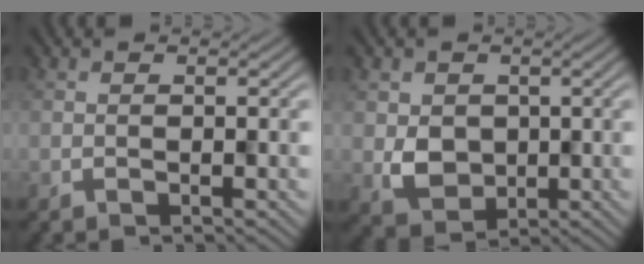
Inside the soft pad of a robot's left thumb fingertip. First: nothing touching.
{"total": 4.0, "force": [0.6, 3.5, 1.7], "torque": [-0.042, -0.011, 0.013]}